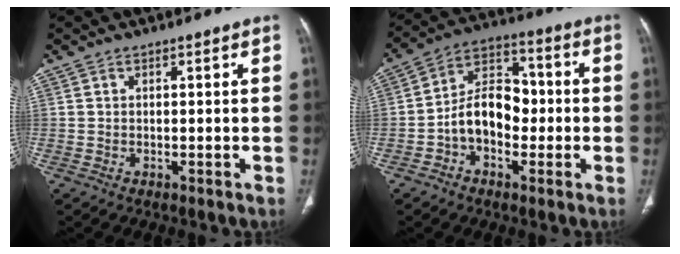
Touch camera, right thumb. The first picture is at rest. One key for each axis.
{"total": 11.5, "fx": -2.2, "fy": 8.1, "fz": 7.9, "tx": -0.107, "ty": 0.042, "tz": -0.051}